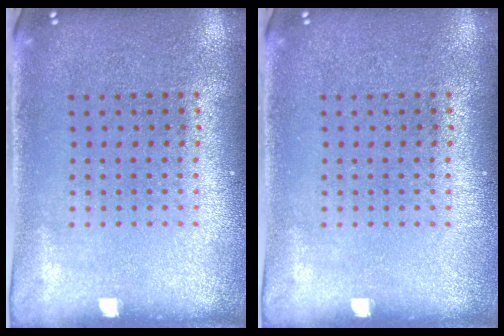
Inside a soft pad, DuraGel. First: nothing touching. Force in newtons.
{"total": 0.0}